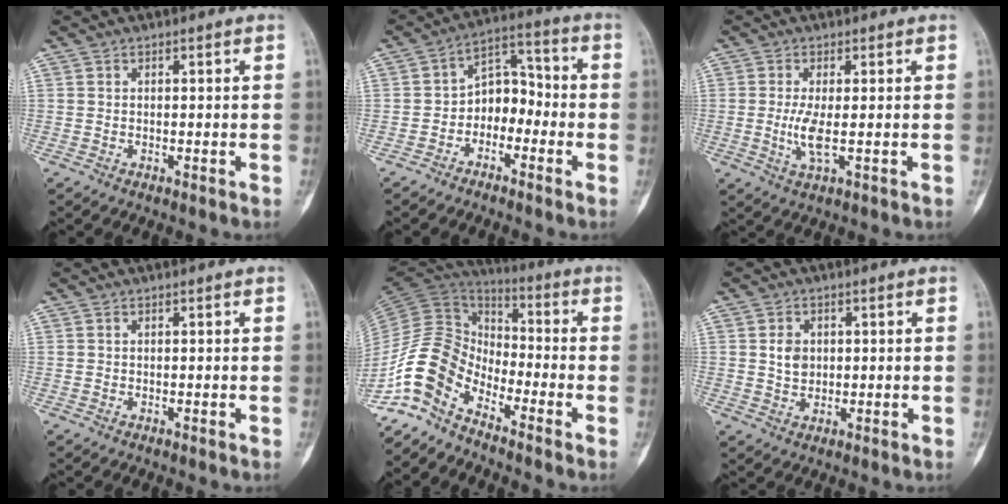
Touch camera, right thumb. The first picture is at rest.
{"total": 7.8, "force": [-2.7, 5.6, 4.6], "torque": [-0.038, 0.047, -0.062]}
{"total": 4.2, "force": [-0.3, 1.0, 4.1], "torque": [-0.099, -0.012, -0.007]}
{"total": 0.0}
{"total": 12.5, "force": [-8.3, 7.0, 6.3], "torque": [-0.119, 0.085, -0.178]}
{"total": 3.7, "force": [0.7, 3.0, 2.1], "torque": [-0.017, -0.002, 0.013]}